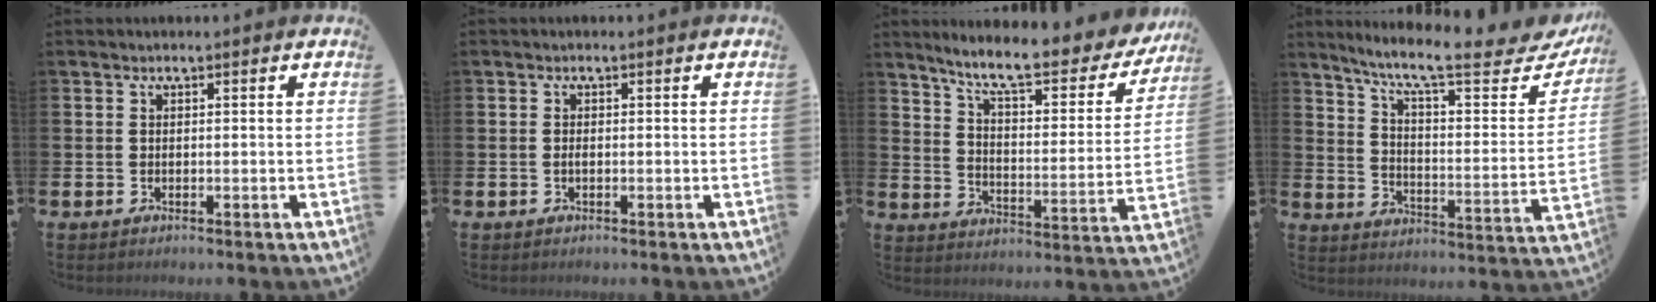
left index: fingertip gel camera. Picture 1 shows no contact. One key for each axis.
{"total": 0.5, "fx": -0.2, "fy": 0.2, "fz": 0.5, "tx": -0.018, "ty": 0.003, "tz": -0.002}
{"total": 8.6, "fx": 7.4, "fy": 1.5, "fz": 4.1, "tx": -0.109, "ty": -0.048, "tz": 0.121}
{"total": 10.3, "fx": 8.4, "fy": 1.5, "fz": 5.7, "tx": -0.122, "ty": -0.057, "tz": 0.130}